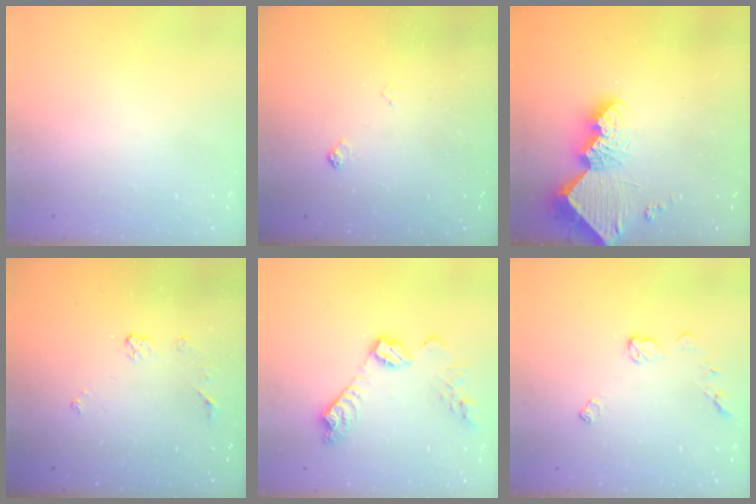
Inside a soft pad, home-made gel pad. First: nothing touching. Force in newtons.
{"total": 4.3, "press": 4.2, "slide": 0.8}
{"total": 13.0, "press": 13.0, "slide": 1.3}
{"total": 3.9, "press": 3.8, "slide": 0.6}
{"total": 12.4, "press": 12.4, "slide": 0.8}
{"total": 7.2, "press": 7.2, "slide": 0.2}